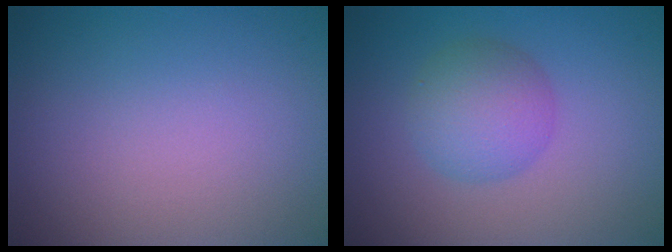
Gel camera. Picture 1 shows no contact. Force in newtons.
{"total": 4.0, "press": 4.0, "slide": 0.0}